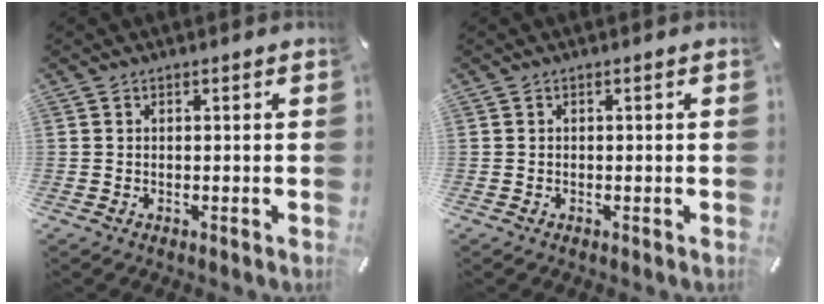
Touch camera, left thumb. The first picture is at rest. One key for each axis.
{"total": 0.0}